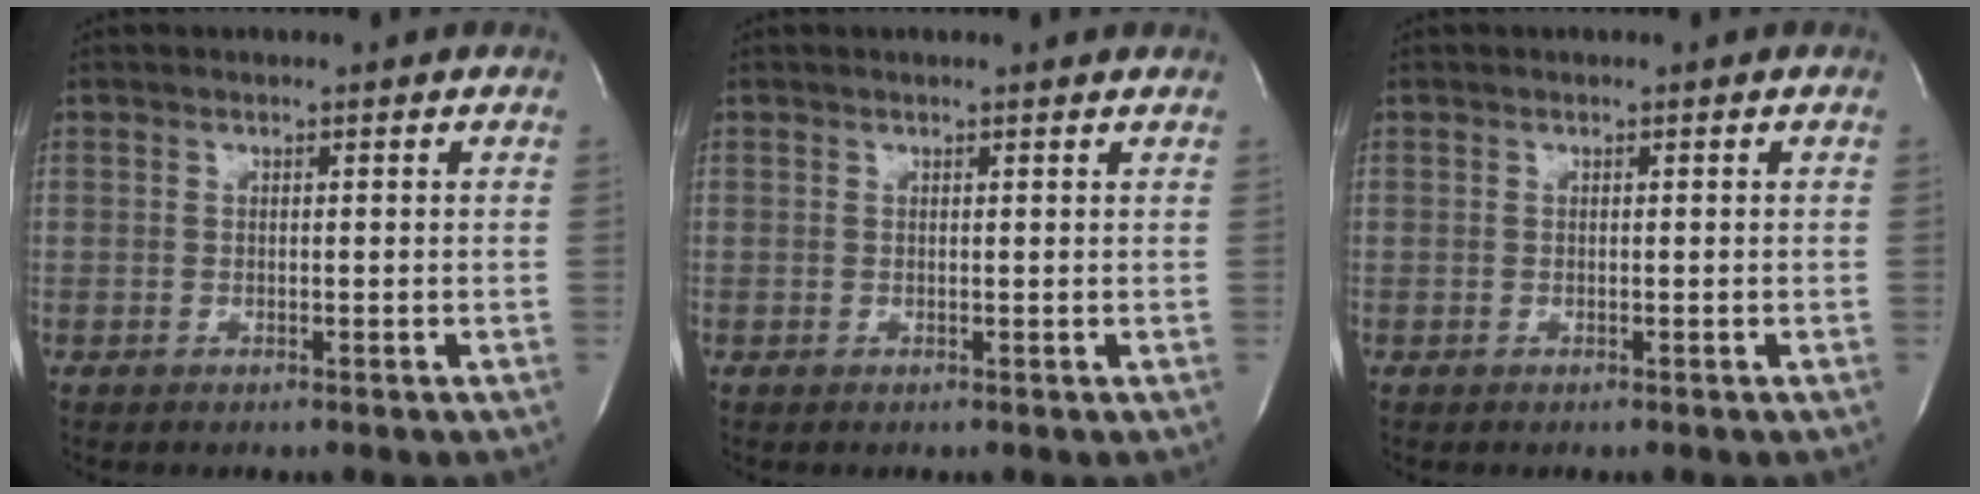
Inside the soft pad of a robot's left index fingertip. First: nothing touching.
{"total": 2.1, "force": [2.0, 0.1, 0.6], "torque": [-0.012, 0.003, 0.015]}
{"total": 0.0}